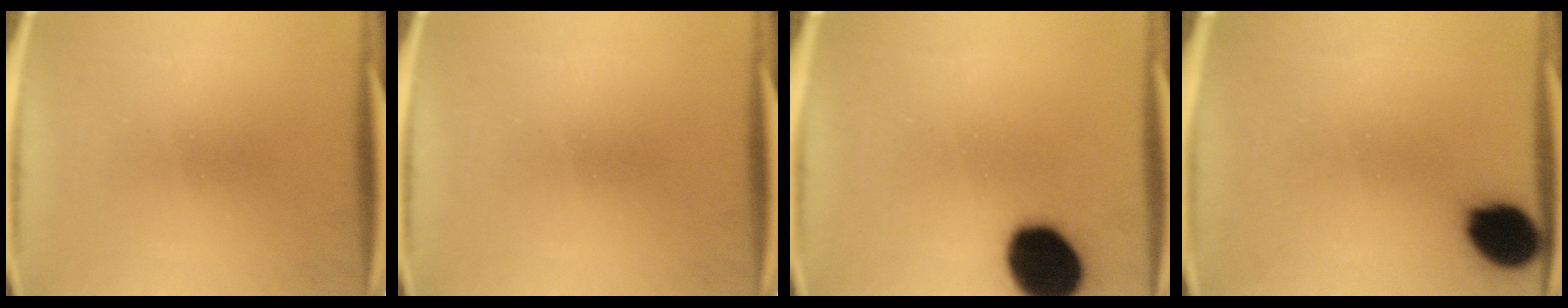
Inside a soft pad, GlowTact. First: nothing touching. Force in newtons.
{"total": 0.0}
{"total": 18.3}
{"total": 11.4}